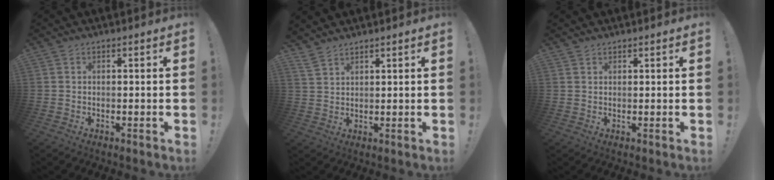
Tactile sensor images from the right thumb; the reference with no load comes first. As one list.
[{"total": 4.4, "force": [3.7, 1.4, 1.8], "torque": [-0.040, -0.016, 0.074]}, {"total": 1.1, "force": [1.0, 0.4, 0.2], "torque": [-0.002, -0.002, 0.018]}]